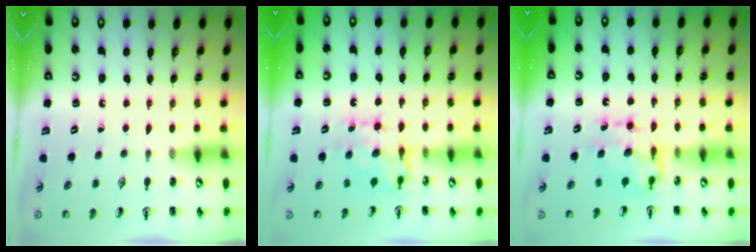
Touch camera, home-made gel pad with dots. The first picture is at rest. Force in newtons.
{"total": 7.6, "press": 7.6, "slide": 0.7}
{"total": 6.8, "press": 6.8, "slide": 0.5}